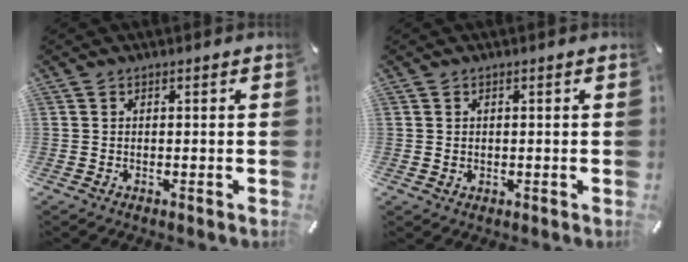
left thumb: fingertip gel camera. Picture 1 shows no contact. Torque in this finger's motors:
{"motor_torque": [-0.27, -0.37, 0.20, -0.10, -0.01]}